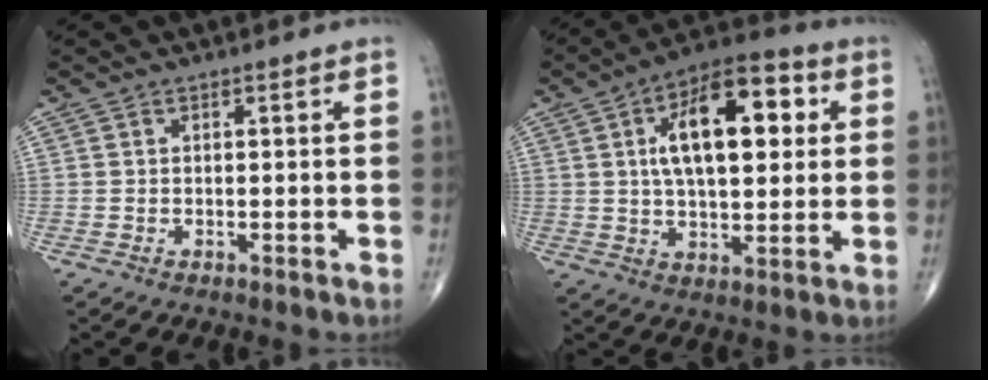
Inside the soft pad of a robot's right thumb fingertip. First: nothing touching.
{"total": 17.4, "force": [4.2, 8.3, 14.7], "torque": [-0.205, 0.012, 0.061]}